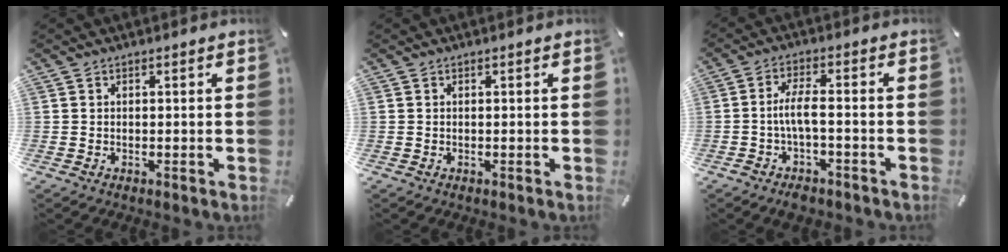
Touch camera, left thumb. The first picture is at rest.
{"total": 0.0}
{"total": 6.7, "force": [-2.1, 2.0, 6.1], "torque": [-0.122, 0.005, -0.040]}